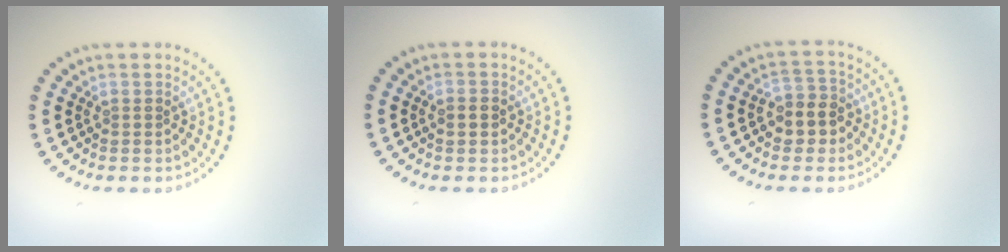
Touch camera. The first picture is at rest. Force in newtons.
{"total": 1.7, "press": 1.7, "slide": 0.2}
{"total": 3.0, "press": 2.7, "slide": 1.2}